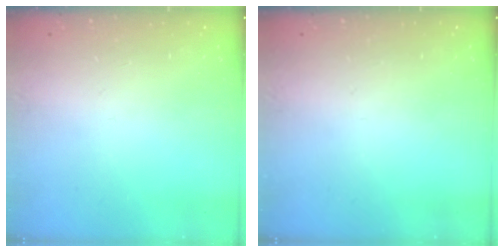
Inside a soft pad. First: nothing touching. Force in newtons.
{"total": 0.0}